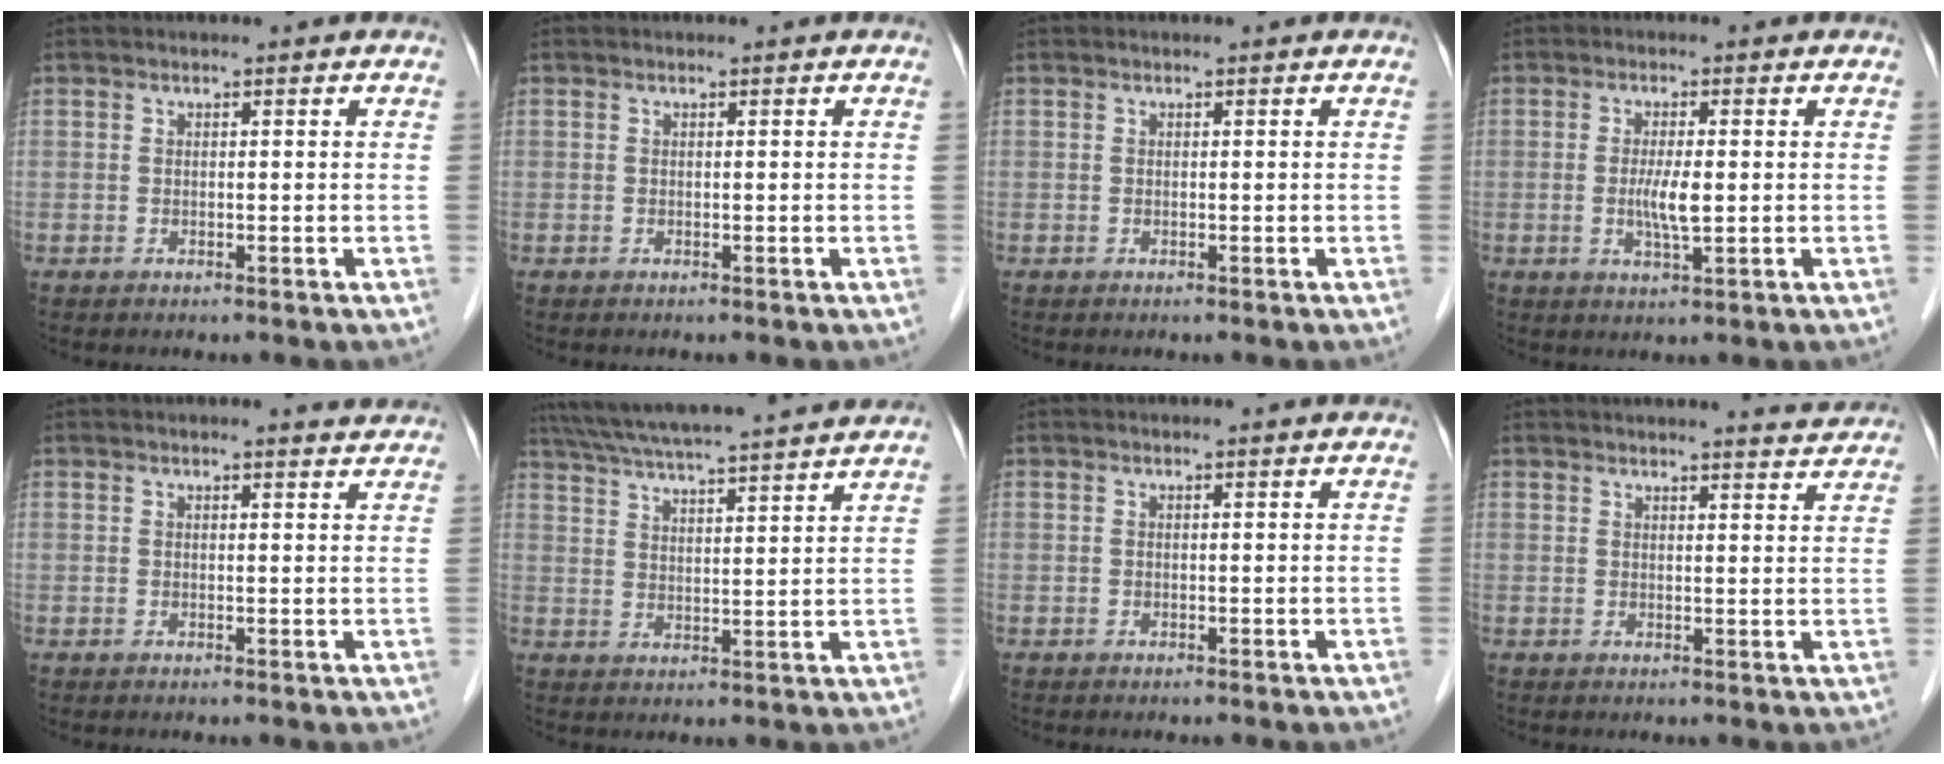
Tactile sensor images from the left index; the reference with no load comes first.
{"total": 0.0}
{"total": 0.0}
{"total": 3.8, "force": [-0.2, 0.5, 3.8], "torque": [-0.078, -0.006, -0.003]}
{"total": 3.1, "force": [3.0, 0.1, 0.8], "torque": [-0.013, 0.002, 0.027]}
{"total": 19.2, "force": [17.2, 0.0, 8.5], "torque": [-0.155, 0.026, 0.247]}
{"total": 0.8, "force": [0.7, -0.1, 0.3], "torque": [-0.009, 0.004, 0.013]}
{"total": 6.9, "force": [6.8, 0.2, 1.5], "torque": [-0.022, 0.003, 0.070]}